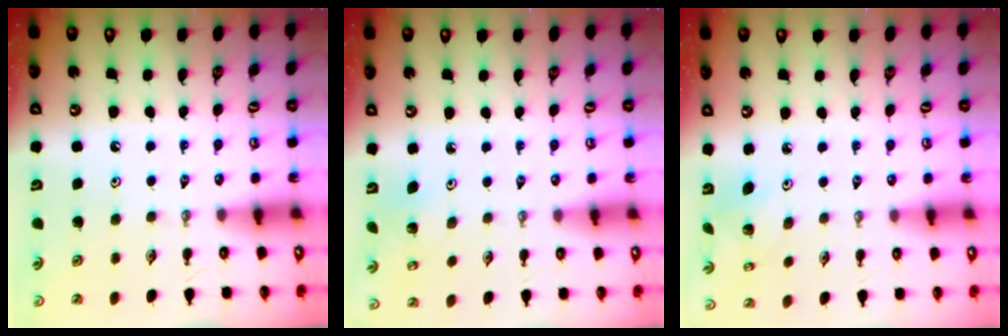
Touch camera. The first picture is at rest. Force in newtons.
{"total": 3.1, "press": 3.1, "slide": 0.3}
{"total": 3.6, "press": 3.5, "slide": 0.4}